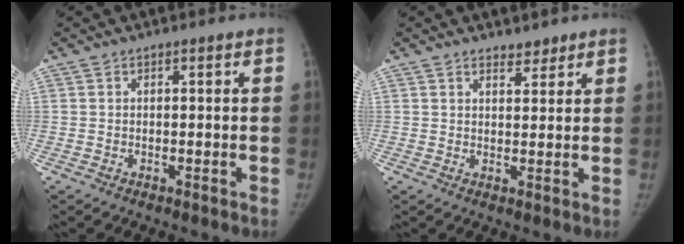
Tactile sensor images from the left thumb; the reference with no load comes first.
{"total": 2.4, "force": [2.1, 1.1, 0.6], "torque": [0.009, -0.014, 0.029]}